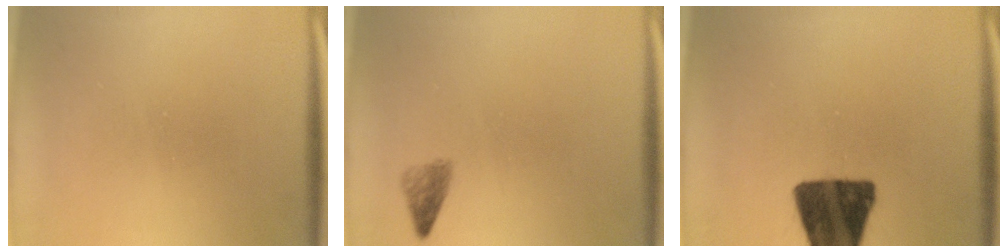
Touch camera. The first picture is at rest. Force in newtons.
{"total": 1.7}
{"total": 15.1}